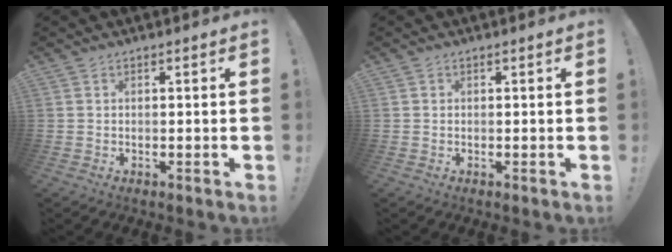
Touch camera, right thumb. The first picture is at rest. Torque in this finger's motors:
{"motor_torque": [0.00, 0.17, 0.20, -0.23, -0.09]}